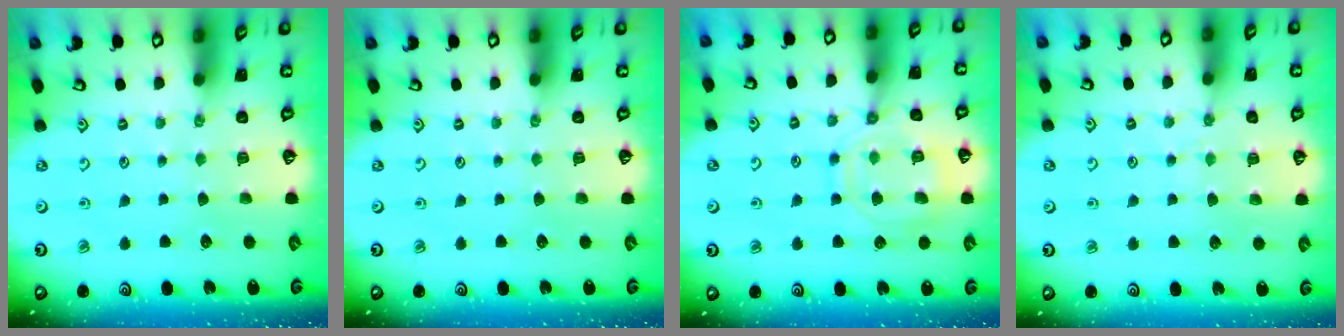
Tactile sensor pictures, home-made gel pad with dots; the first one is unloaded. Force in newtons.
{"total": 0.0}
{"total": 11.5, "press": 11.5, "slide": 1.1}
{"total": 6.7, "press": 6.6, "slide": 0.8}